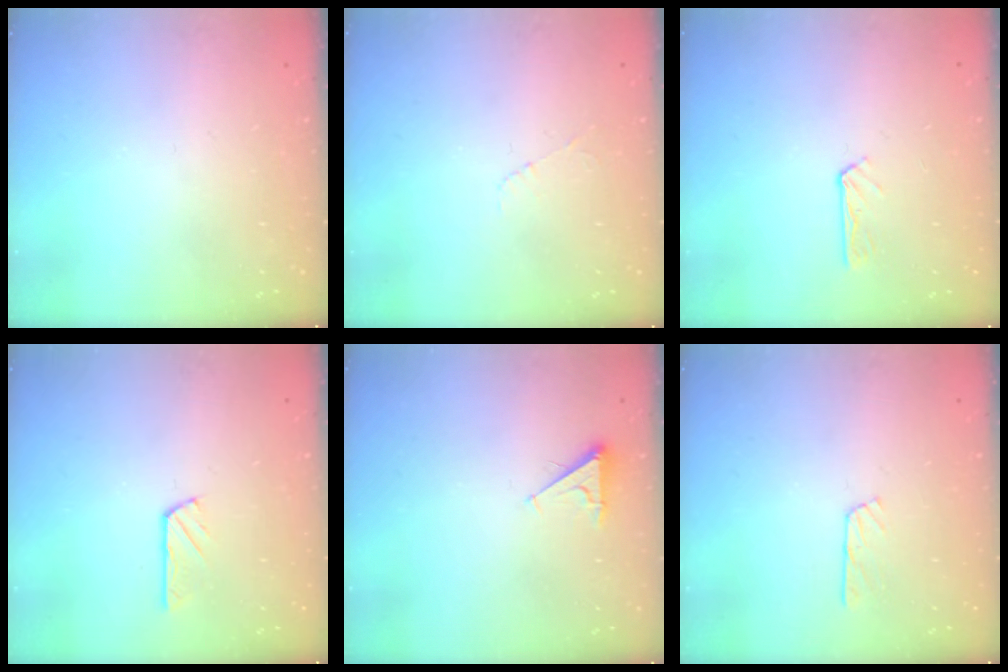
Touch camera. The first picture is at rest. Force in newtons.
{"total": 3.3, "press": 3.3, "slide": 0.4}
{"total": 2.7, "press": 2.7, "slide": 0.2}
{"total": 3.4, "press": 3.4, "slide": 0.4}
{"total": 3.0, "press": 3.0, "slide": 0.6}
{"total": 3.6, "press": 3.6, "slide": 0.3}